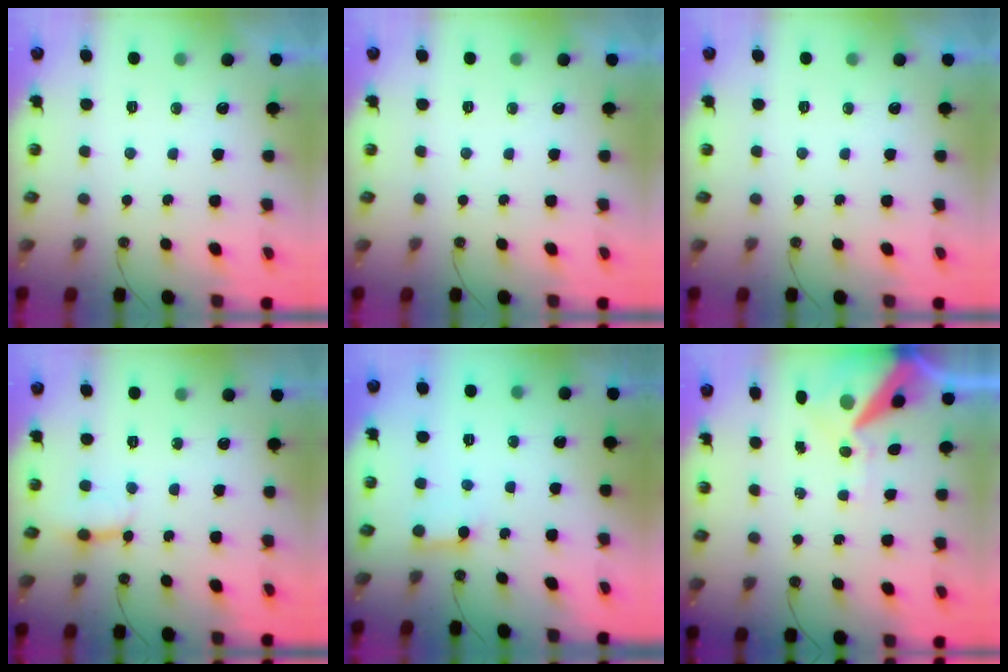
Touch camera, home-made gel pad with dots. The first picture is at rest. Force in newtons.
{"total": 0.0}
{"total": 0.0}
{"total": 2.8, "press": 2.8, "slide": 0.3}
{"total": 2.9, "press": 2.9, "slide": 0.4}
{"total": 11.5, "press": 11.4, "slide": 1.6}